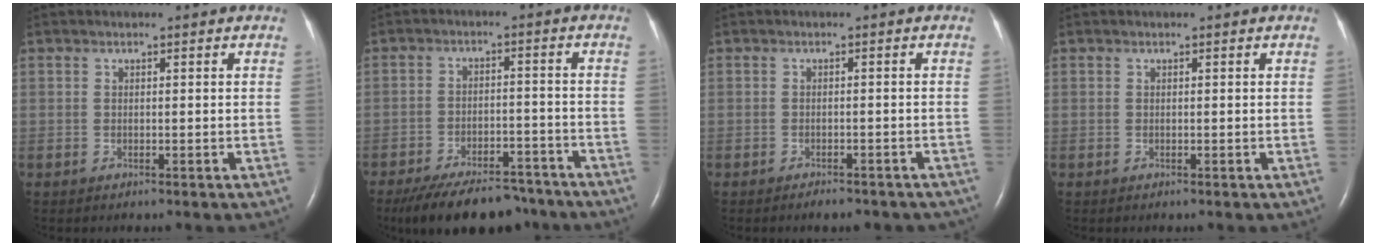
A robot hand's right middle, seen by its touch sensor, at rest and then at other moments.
{"total": 15.0, "force": [-12.4, 5.5, 6.4], "torque": [-0.115, -0.004, -0.180]}
{"total": 5.7, "force": [-4.8, 2.0, 2.1], "torque": [-0.018, 0.001, -0.053]}
{"total": 0.0}